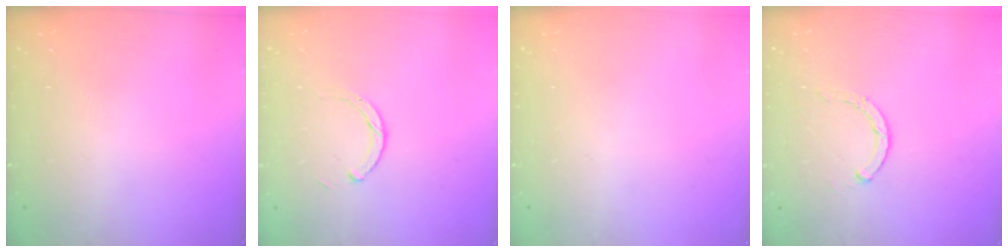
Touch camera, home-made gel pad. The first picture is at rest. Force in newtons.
{"total": 2.3, "press": 2.3, "slide": 0.3}
{"total": 0.0}
{"total": 2.8, "press": 2.8, "slide": 0.5}